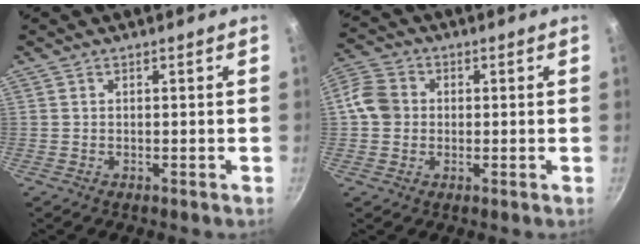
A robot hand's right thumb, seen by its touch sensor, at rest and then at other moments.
{"total": 7.0, "force": [0.1, 6.1, 3.3], "torque": [-0.044, 0.014, -0.018]}